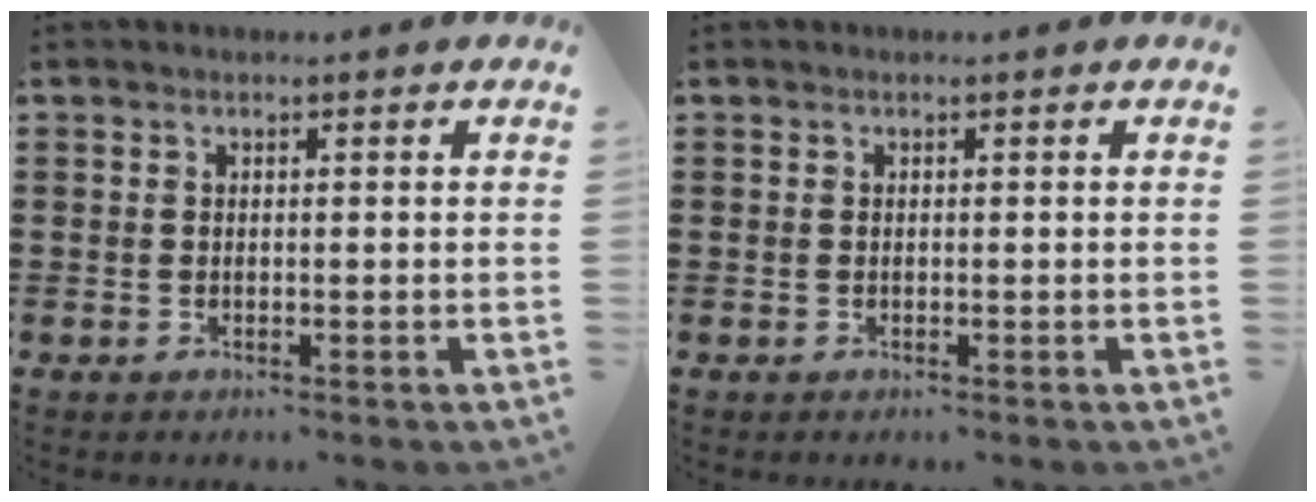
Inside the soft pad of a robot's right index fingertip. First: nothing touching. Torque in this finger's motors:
{"motor_torque": [0.00, 0.00, 0.00, -0.01]}